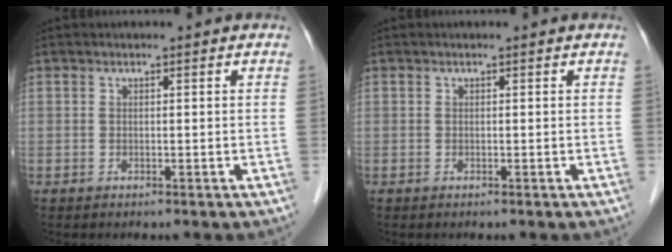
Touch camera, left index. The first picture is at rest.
{"total": 0.0}